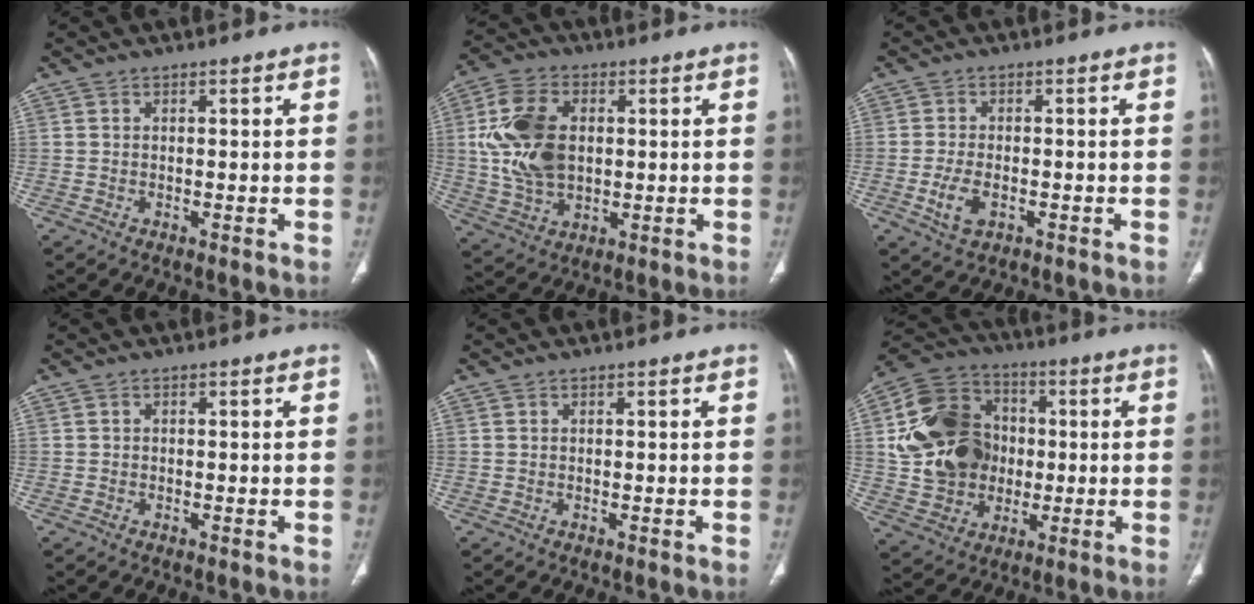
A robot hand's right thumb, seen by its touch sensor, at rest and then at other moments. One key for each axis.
{"total": 14.6, "fx": 1.7, "fy": 9.6, "fz": 10.9, "tx": -0.209, "ty": 0.003, "tz": 0.036}
{"total": 4.8, "fx": -1.6, "fy": 2.7, "fz": 3.7, "tx": -0.079, "ty": 0.003, "tz": -0.024}
{"total": 0.0}
{"total": 0.0}
{"total": 19.7, "fx": 1.0, "fy": 16.1, "fz": 11.4, "tx": -0.188, "ty": 0.020, "tz": 0.024}